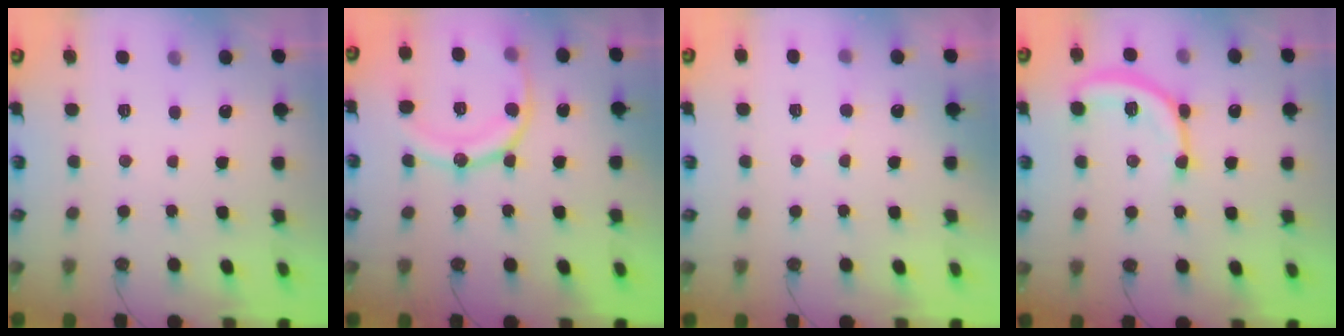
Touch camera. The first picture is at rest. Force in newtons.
{"total": 15.9, "press": 15.8, "slide": 1.7}
{"total": 5.4, "press": 5.2, "slide": 1.5}
{"total": 13.0, "press": 13.0, "slide": 0.5}